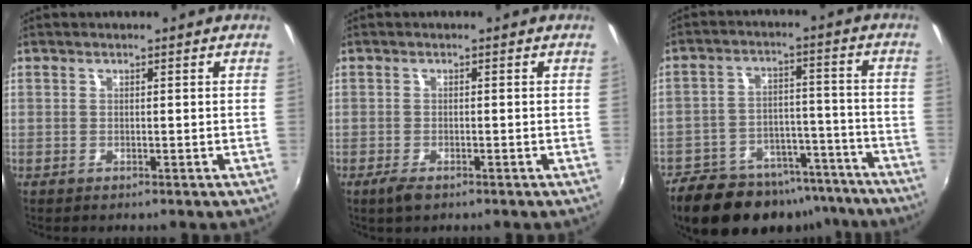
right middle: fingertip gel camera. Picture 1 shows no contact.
{"total": 2.5, "force": [-1.7, 1.0, 1.6], "torque": [-0.036, -0.008, -0.031]}
{"total": 21.4, "force": [-16.4, 10.2, 9.2], "torque": [-0.191, 0.014, -0.219]}